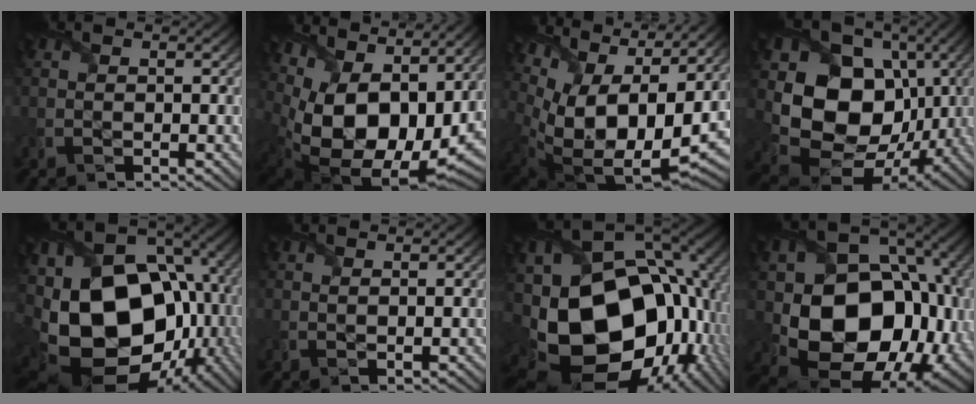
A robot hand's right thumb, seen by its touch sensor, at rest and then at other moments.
{"total": 17.4, "force": [4.0, 10.6, 13.2], "torque": [-0.256, -0.028, 0.101]}
{"total": 16.5, "force": [4.9, 8.8, 13.1], "torque": [-0.251, -0.003, 0.117]}
{"total": 15.8, "force": [1.0, 13.0, 9.0], "torque": [-0.181, -0.032, 0.024]}
{"total": 22.1, "force": [-3.3, 15.4, 15.5], "torque": [-0.337, -0.045, -0.027]}
{"total": 2.1, "force": [1.2, 0.7, 1.6], "torque": [-0.031, -0.003, 0.026]}
{"total": 21.9, "force": [-3.7, 16.0, 14.6], "torque": [-0.323, -0.053, -0.021]}
{"total": 17.8, "force": [-1.3, 13.7, 11.3], "torque": [-0.198, -0.060, 0.011]}